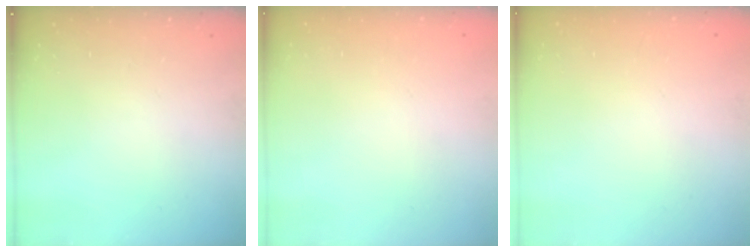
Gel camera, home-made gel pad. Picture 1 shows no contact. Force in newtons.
{"total": 2.2, "press": 2.2, "slide": 0.1}
{"total": 2.0, "press": 2.0, "slide": 0.1}